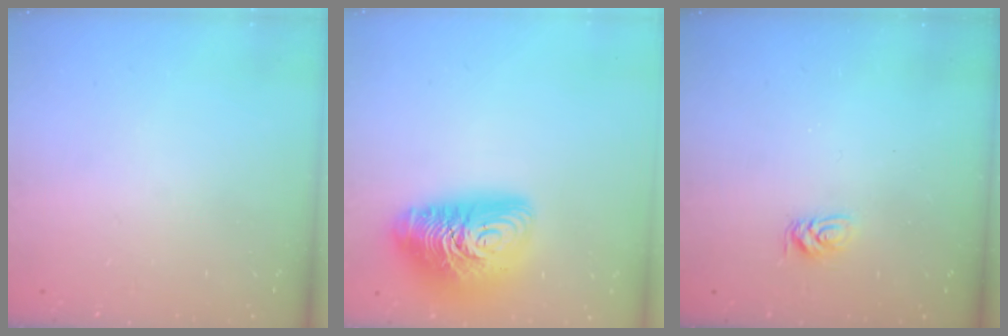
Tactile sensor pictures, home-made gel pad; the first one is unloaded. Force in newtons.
{"total": 17.0, "press": 16.9, "slide": 1.3}
{"total": 3.4, "press": 3.4, "slide": 0.5}